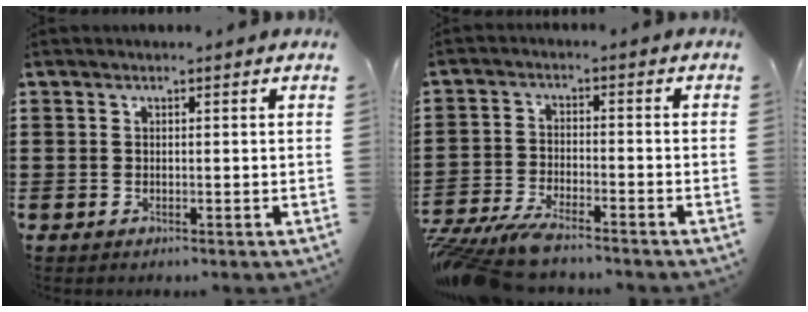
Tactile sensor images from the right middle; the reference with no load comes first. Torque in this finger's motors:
{"motor_torque": [1.77, -0.37, 0.54, 0.21]}